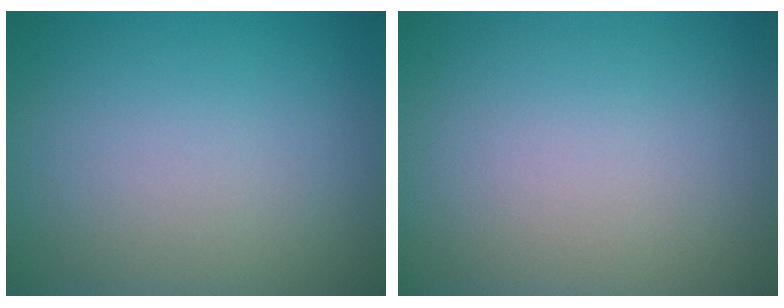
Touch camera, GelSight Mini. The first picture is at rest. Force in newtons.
{"total": 0.0}